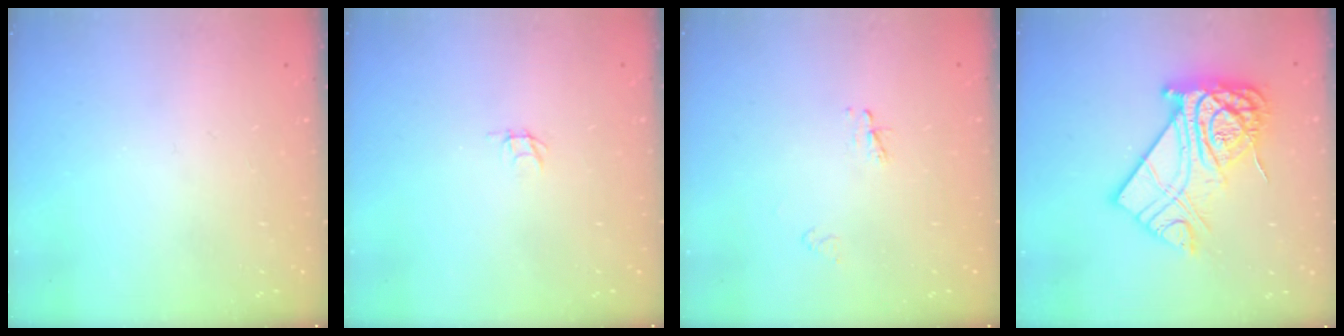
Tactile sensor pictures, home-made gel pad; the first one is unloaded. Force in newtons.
{"total": 1.8, "press": 1.8, "slide": 0.1}
{"total": 2.3, "press": 2.3, "slide": 0.3}
{"total": 20.2, "press": 20.1, "slide": 1.9}